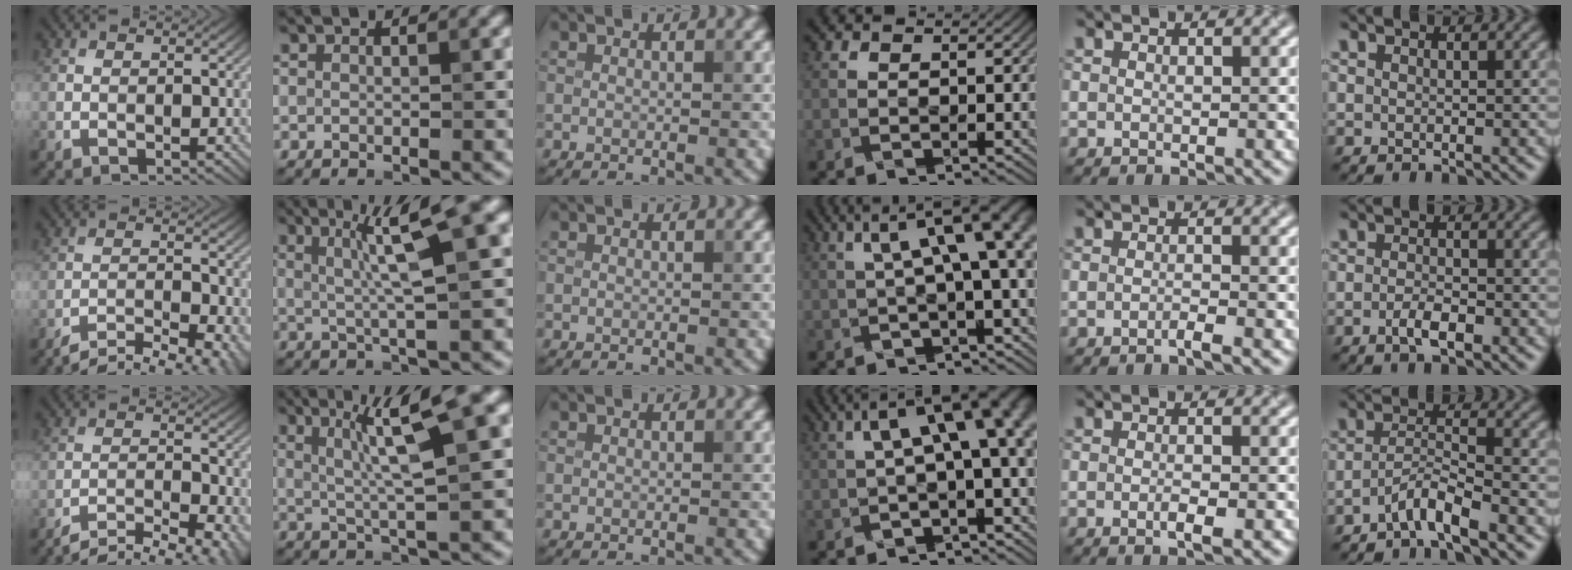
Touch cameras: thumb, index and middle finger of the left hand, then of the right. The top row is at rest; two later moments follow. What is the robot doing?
{"motion": "pour", "object": "sugar"}